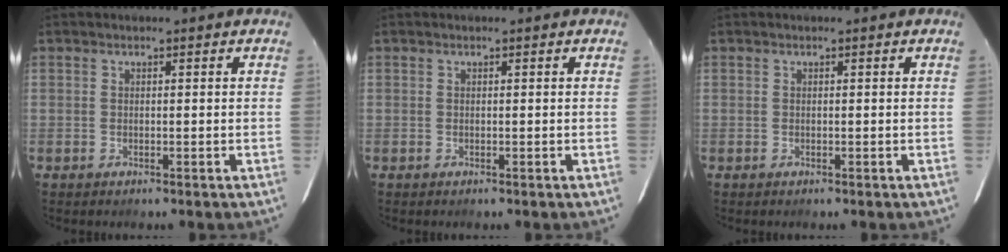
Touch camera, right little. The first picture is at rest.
{"total": 0.0}
{"total": 0.0}